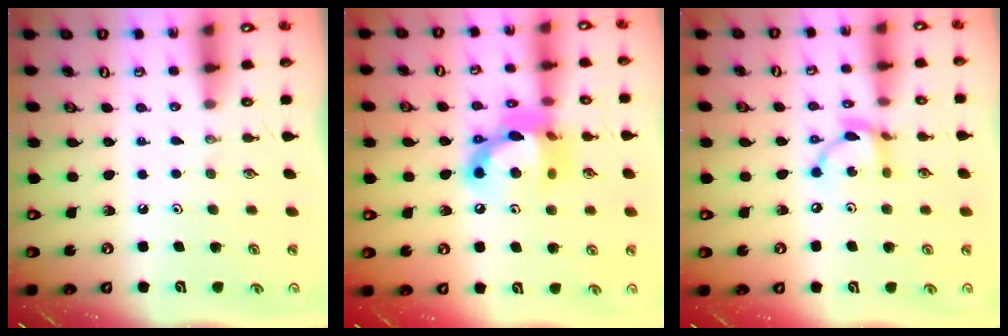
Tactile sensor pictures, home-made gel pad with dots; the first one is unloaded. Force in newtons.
{"total": 17.2, "press": 17.2, "slide": 1.1}
{"total": 9.0, "press": 9.0, "slide": 0.3}